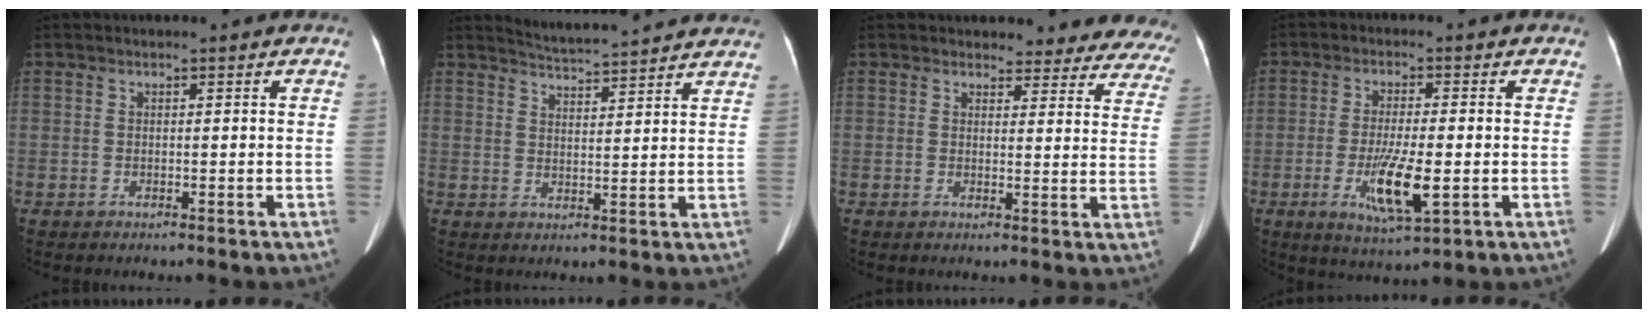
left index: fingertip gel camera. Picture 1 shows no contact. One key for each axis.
{"total": 9.5, "fx": 9.2, "fy": -0.1, "fz": 2.5, "tx": -0.048, "ty": 0.016, "tz": 0.121}
{"total": 14.8, "fx": 14.1, "fy": 4.5, "fz": 1.4, "tx": 0.036, "ty": -0.059, "tz": 0.118}
{"total": 8.3, "fx": -2.3, "fy": 1.4, "fz": 7.9, "tx": -0.147, "ty": -0.021, "tz": -0.035}